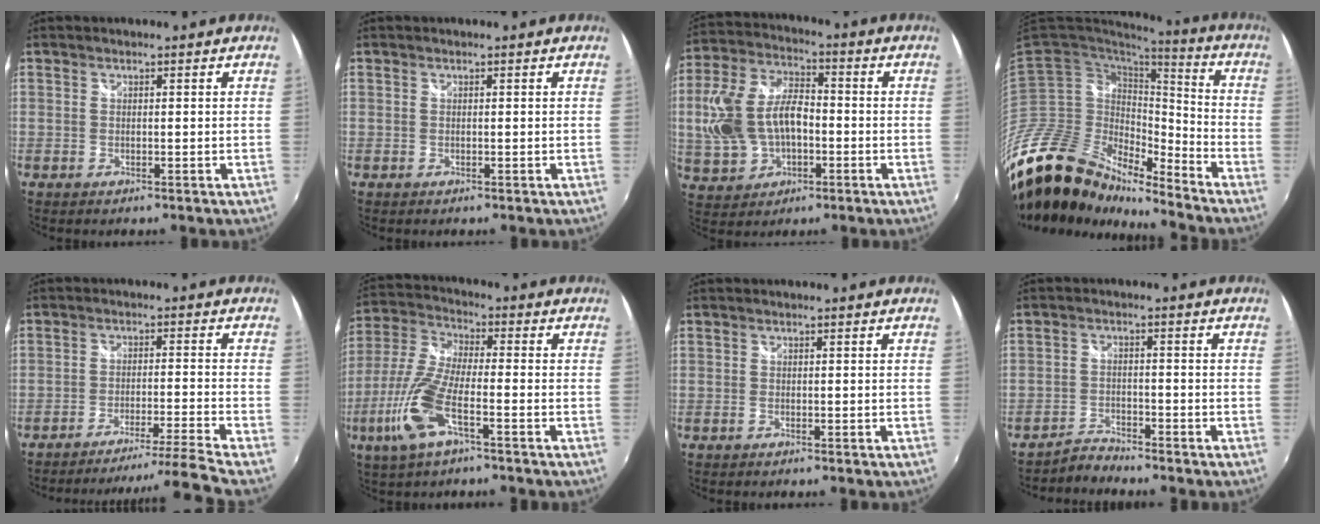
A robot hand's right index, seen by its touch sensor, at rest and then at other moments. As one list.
[{"total": 0.0}, {"total": 15.0, "force": [-1.8, 9.5, 11.4], "torque": [-0.256, 0.016, -0.021]}, {"total": 18.9, "force": [-15.4, 7.9, 7.6], "torque": [-0.157, -0.019, -0.293]}, {"total": 12.5, "force": [-11.1, -4.4, 3.8], "torque": [-0.065, -0.002, -0.174]}, {"total": 12.9, "force": [-5.5, 3.5, 11.2], "torque": [-0.258, -0.007, -0.116]}, {"total": 0.0}, {"total": 3.1, "force": [-3.1, 0.4, -0.3], "torque": [-0.004, 0.004, -0.062]}]